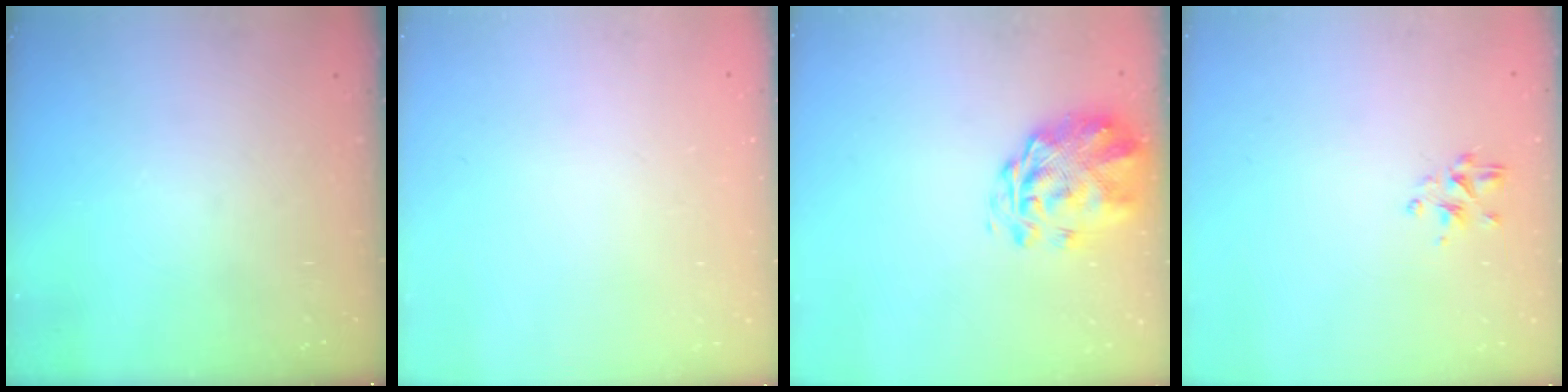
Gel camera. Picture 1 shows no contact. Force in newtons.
{"total": 1.8, "press": 1.8, "slide": 0.2}
{"total": 3.2, "press": 2.8, "slide": 1.5}
{"total": 2.8, "press": 2.7, "slide": 0.8}